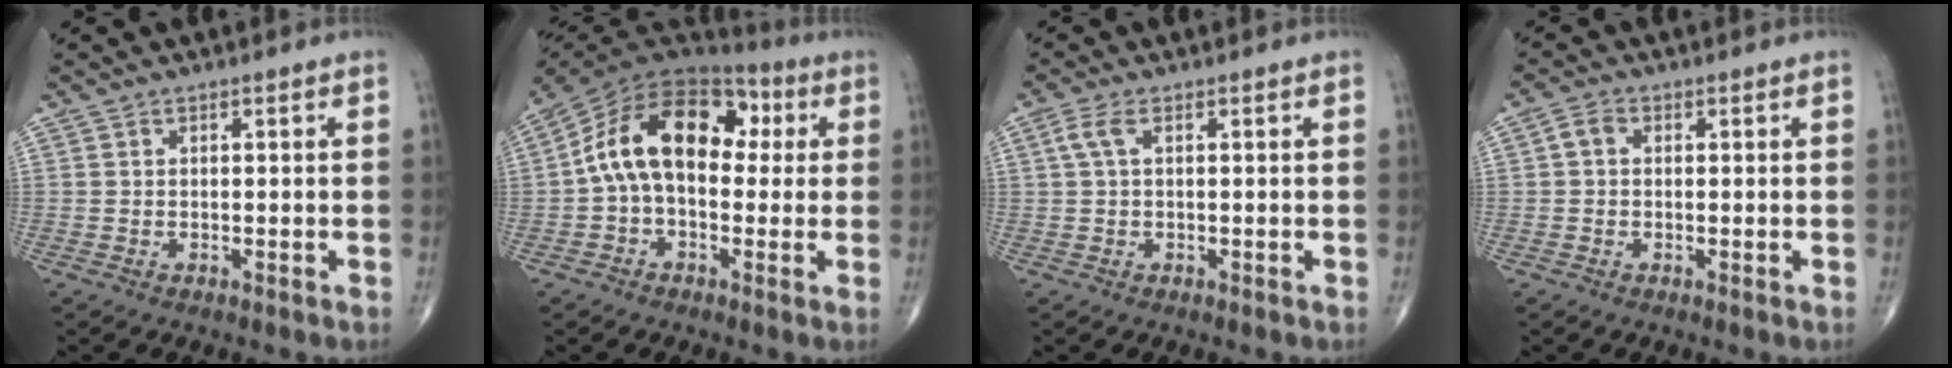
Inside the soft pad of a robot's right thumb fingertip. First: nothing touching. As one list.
[{"total": 17.4, "force": [1.9, 11.0, 13.3], "torque": [-0.198, 0.049, 0.019]}, {"total": 2.7, "force": [0.7, 1.0, 2.4], "torque": [-0.066, 0.013, 0.018]}, {"total": 2.3, "force": [0.2, 1.8, 1.5], "torque": [-0.022, 0.007, 0.000]}]